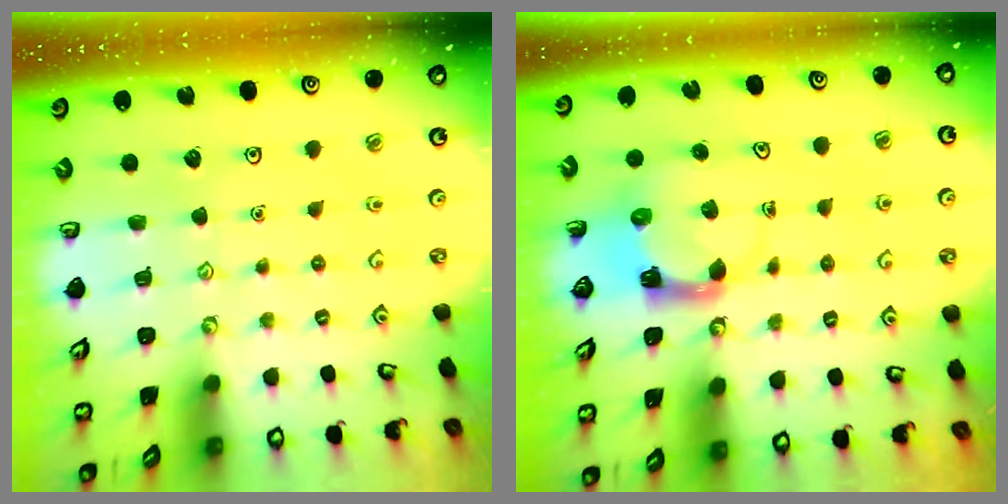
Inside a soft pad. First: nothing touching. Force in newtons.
{"total": 3.6, "press": 3.5, "slide": 0.6}